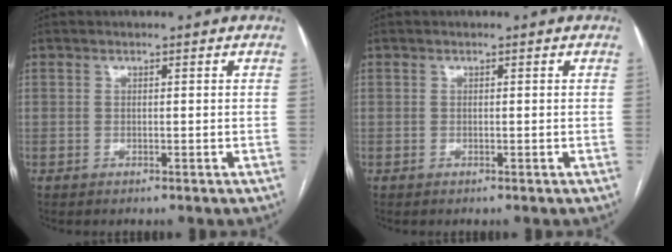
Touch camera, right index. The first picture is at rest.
{"total": 0.0}